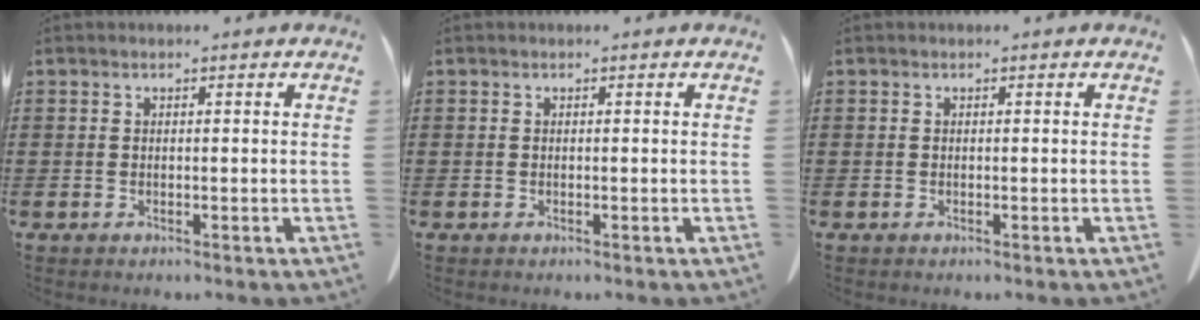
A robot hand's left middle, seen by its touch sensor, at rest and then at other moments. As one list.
[{"total": 0.0}, {"total": 0.0}]